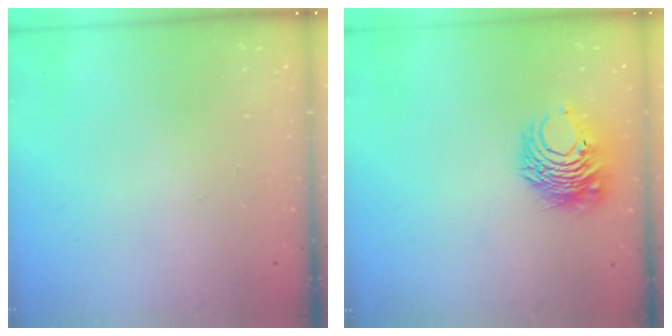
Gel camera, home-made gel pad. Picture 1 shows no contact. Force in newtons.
{"total": 9.1, "press": 9.1, "slide": 0.3}